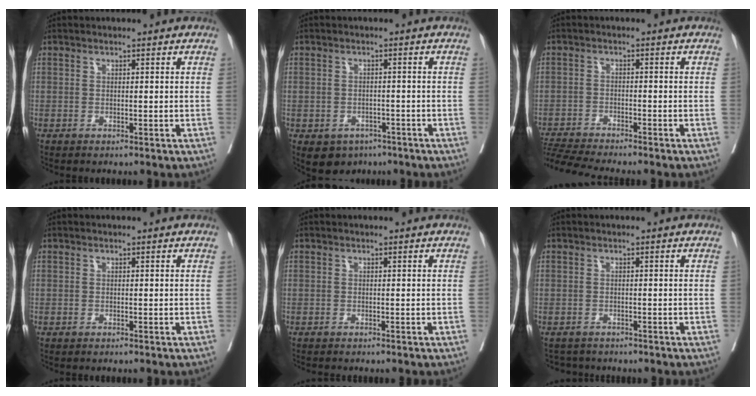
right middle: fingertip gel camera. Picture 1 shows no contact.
{"total": 5.2, "force": [-3.3, 3.8, 1.3], "torque": [-0.020, 0.002, -0.042]}
{"total": 7.8, "force": [-7.4, -1.0, 2.4], "torque": [-0.046, -0.013, -0.127]}
{"total": 0.0}
{"total": 1.7, "force": [-1.5, 0.2, 0.6], "torque": [-0.016, -0.005, -0.020]}
{"total": 3.0, "force": [-2.8, 1.0, -0.1], "torque": [-0.002, -0.007, -0.044]}